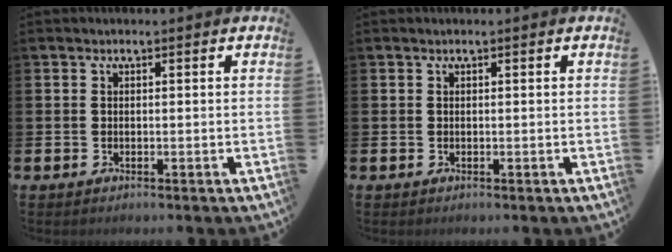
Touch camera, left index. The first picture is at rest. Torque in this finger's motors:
{"motor_torque": [0.08, 0.07, 0.03, 0.02]}